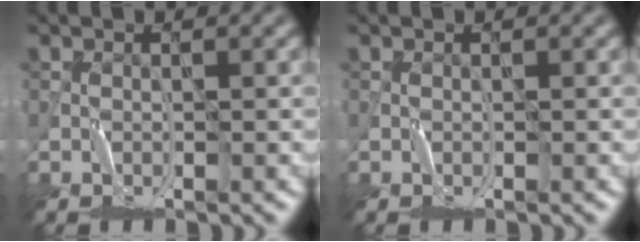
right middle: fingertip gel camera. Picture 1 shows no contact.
{"total": 0.0}